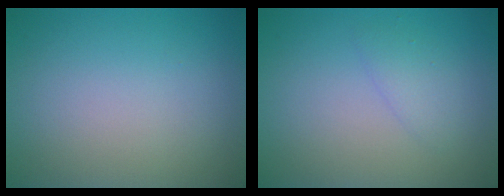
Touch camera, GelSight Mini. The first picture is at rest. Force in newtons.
{"total": 1.4, "press": 1.4, "slide": 0.2}